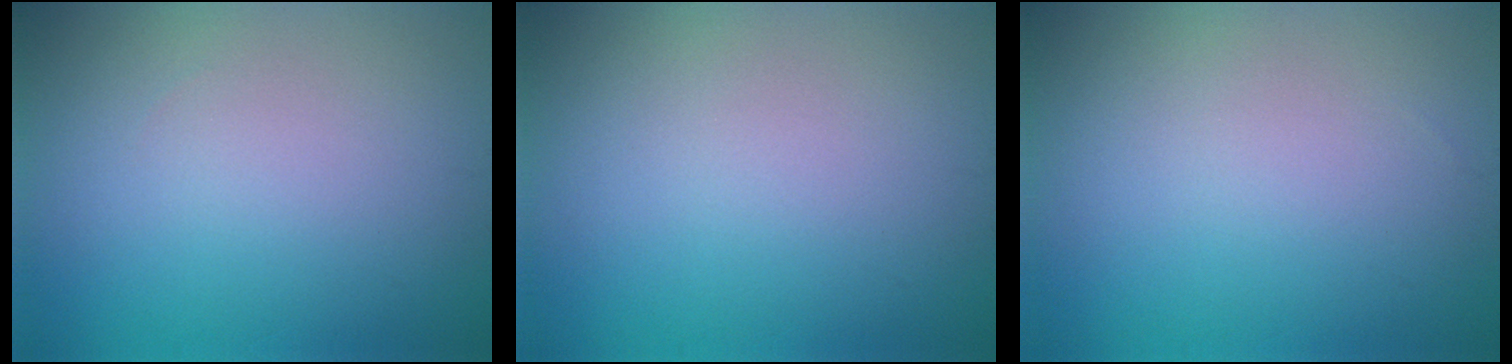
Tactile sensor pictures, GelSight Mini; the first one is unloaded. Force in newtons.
{"total": 0.0}
{"total": 0.0}